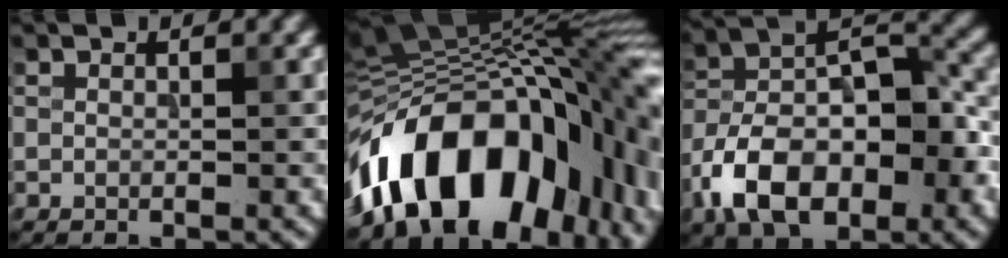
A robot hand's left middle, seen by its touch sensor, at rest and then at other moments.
{"total": 17.9, "force": [-7.7, 10.5, 12.3], "torque": [-0.177, 0.001, -0.126]}
{"total": 11.8, "force": [-5.2, 6.2, 8.5], "torque": [-0.154, 0.008, -0.102]}